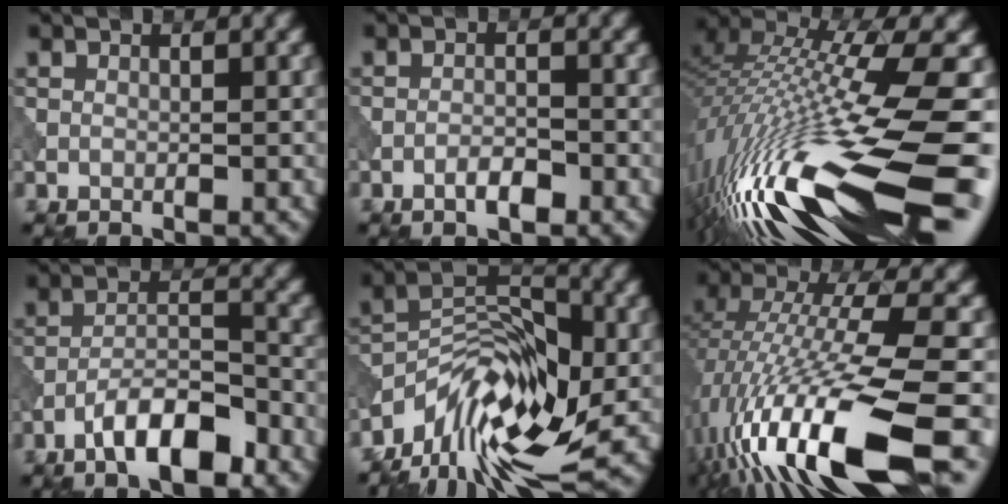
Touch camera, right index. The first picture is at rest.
{"total": 2.0, "force": [-1.2, 0.6, 1.5], "torque": [-0.024, 0.004, -0.024]}
{"total": 17.4, "force": [-5.1, 5.0, 15.8], "torque": [-0.317, 0.004, -0.086]}
{"total": 6.2, "force": [-3.9, 1.9, 4.4], "torque": [-0.072, 0.010, -0.072]}
{"total": 11.4, "force": [-6.5, 5.1, 8.0], "torque": [-0.121, 0.007, -0.125]}
{"total": 16.7, "force": [-6.8, 4.0, 14.7], "torque": [-0.294, -0.002, -0.121]}